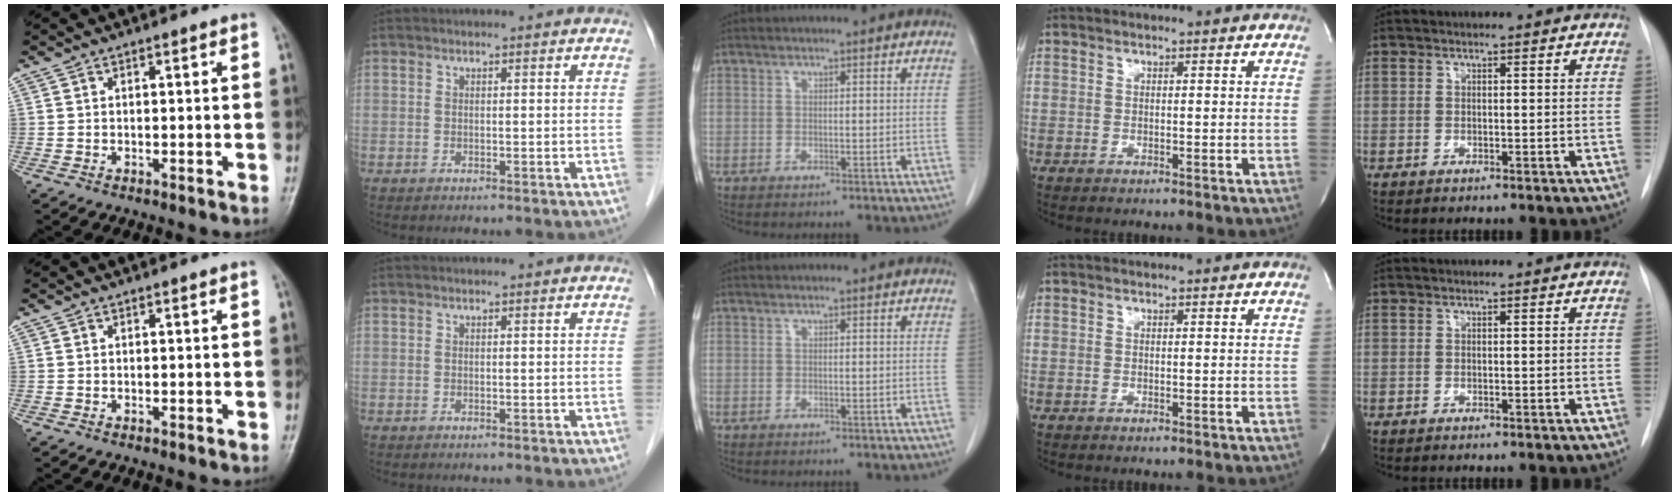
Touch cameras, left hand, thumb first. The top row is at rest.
{}